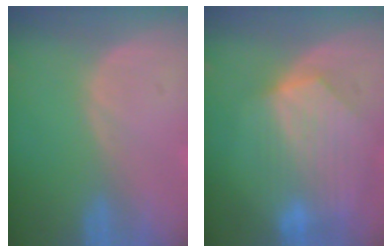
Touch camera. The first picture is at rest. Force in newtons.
{"total": 8.6, "press": 7.8, "slide": 3.5}